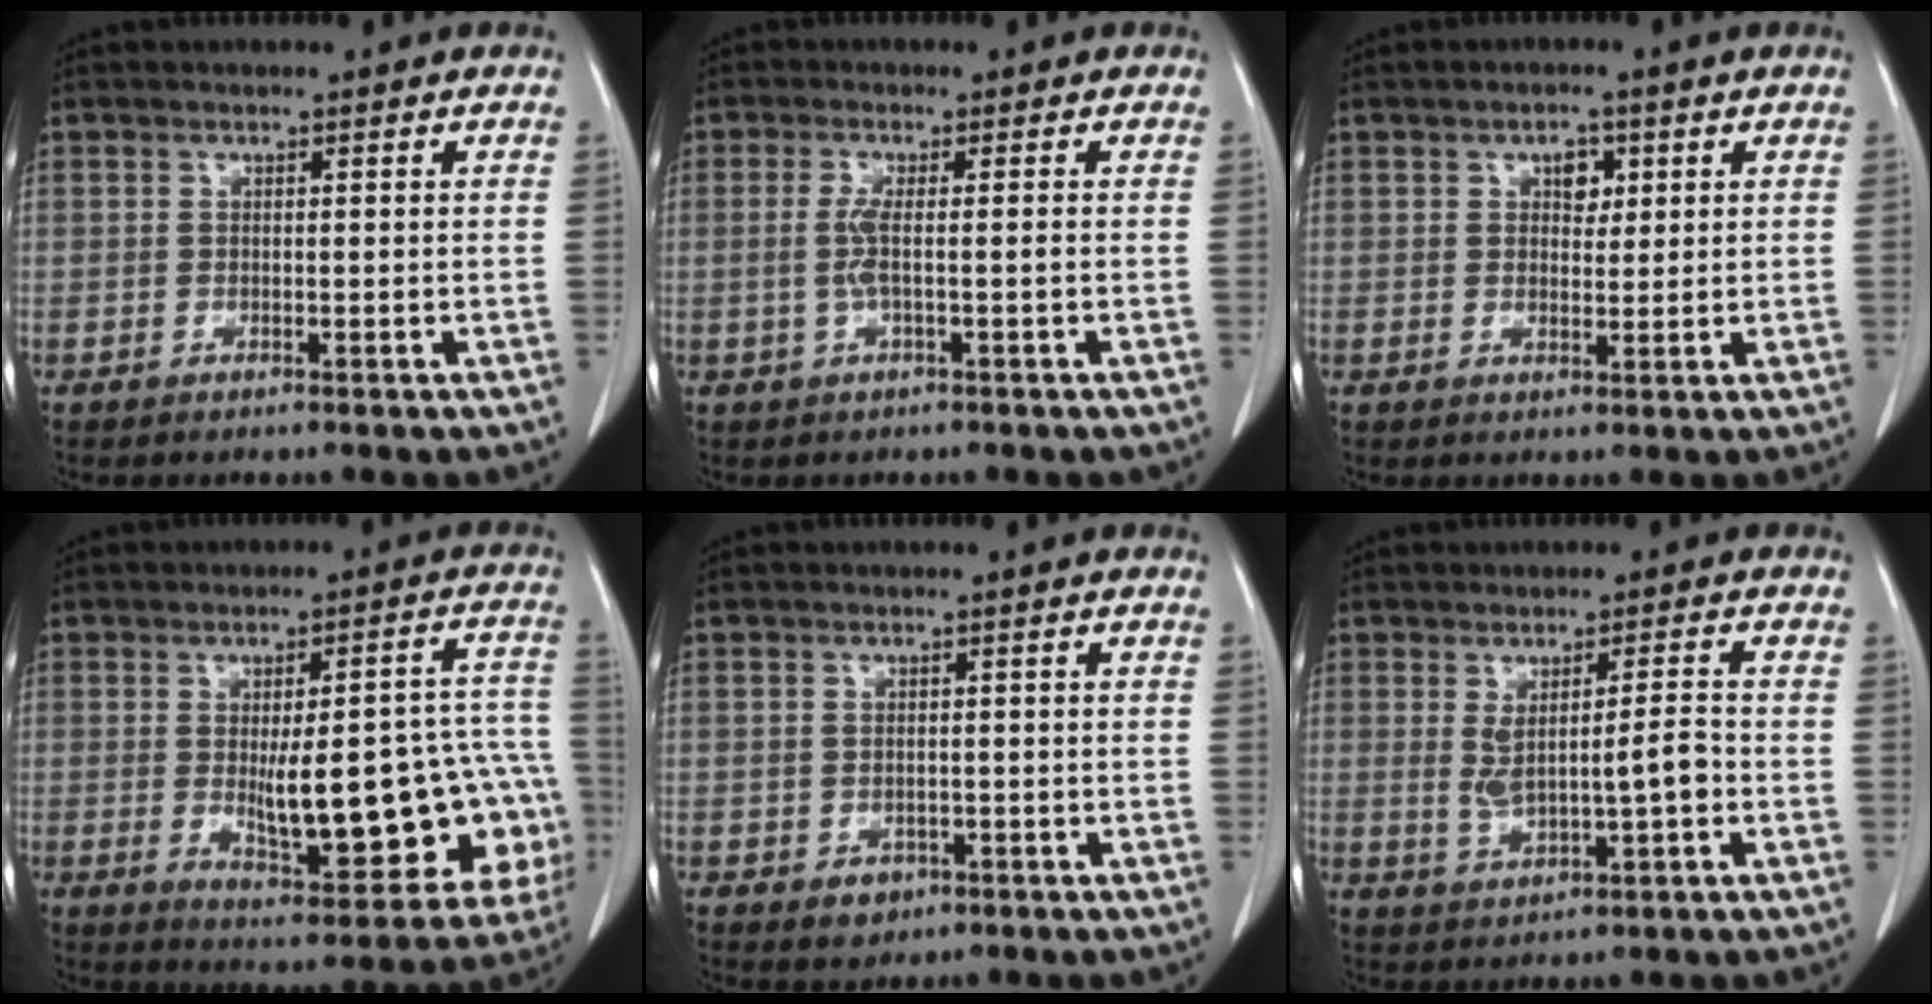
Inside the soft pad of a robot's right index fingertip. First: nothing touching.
{"total": 2.8, "force": [-0.5, 0.0, 2.7], "torque": [-0.061, -0.001, -0.009]}
{"total": 2.8, "force": [1.1, 1.8, 1.8], "torque": [-0.024, 0.004, 0.016]}
{"total": 21.2, "force": [-3.3, 6.4, 20.0], "torque": [-0.180, 0.030, -0.015]}
{"total": 2.5, "force": [-1.3, 1.9, 0.8], "torque": [-0.007, 0.005, -0.010]}
{"total": 5.4, "force": [-0.3, 1.1, 5.3], "torque": [-0.094, 0.005, 0.005]}